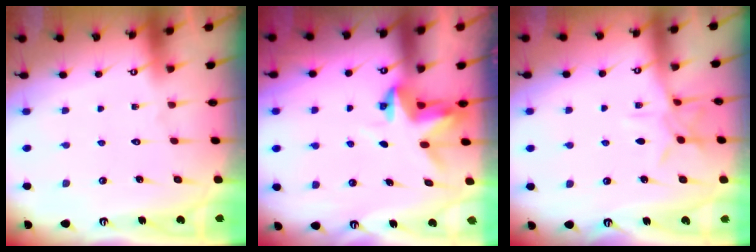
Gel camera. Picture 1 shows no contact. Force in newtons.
{"total": 3.7, "press": 3.7, "slide": 0.3}
{"total": 7.6, "press": 7.6, "slide": 0.2}